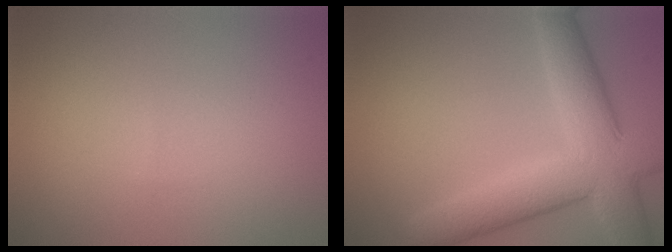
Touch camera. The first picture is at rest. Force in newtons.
{"total": 8.6, "press": 8.5, "slide": 0.5}